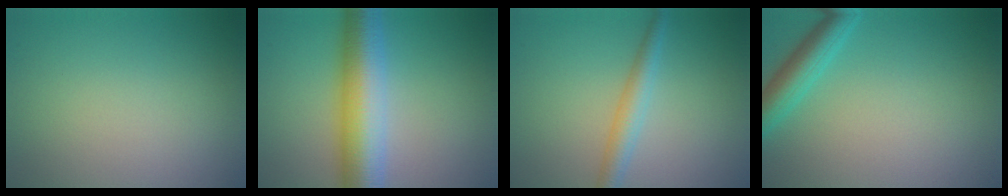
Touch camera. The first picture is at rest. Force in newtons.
{"total": 8.7, "press": 8.7, "slide": 0.2}
{"total": 2.6, "press": 2.6, "slide": 0.1}
{"total": 3.6, "press": 3.6, "slide": 0.1}